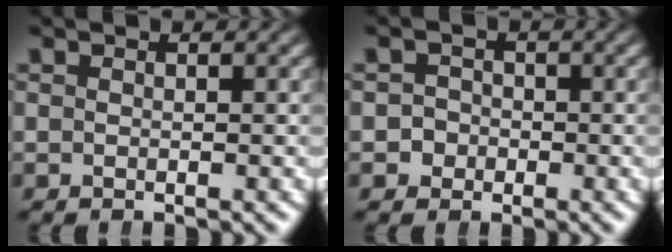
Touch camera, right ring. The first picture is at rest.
{"total": 2.9, "force": [-0.9, 2.7, 0.3], "torque": [-0.013, -0.014, -0.019]}